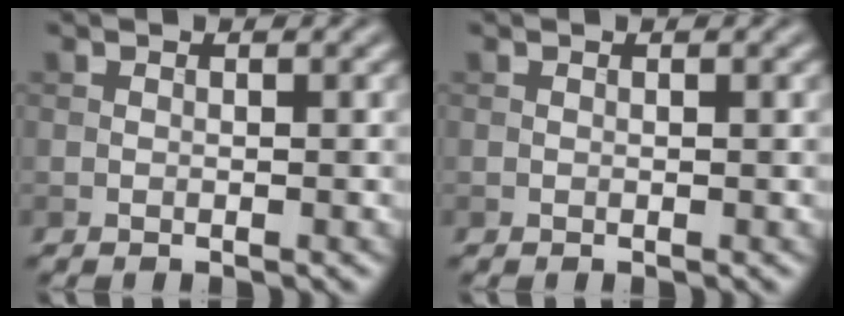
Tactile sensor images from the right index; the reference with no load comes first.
{"total": 0.0}